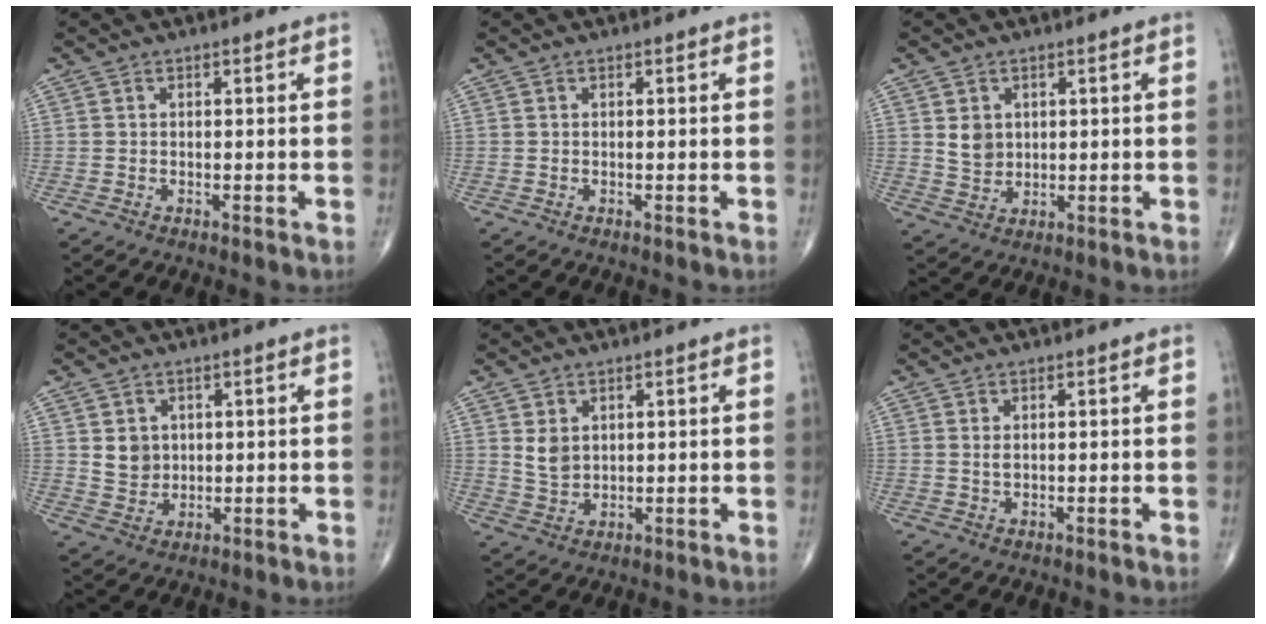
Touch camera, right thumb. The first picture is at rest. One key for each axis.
{"total": 0.0}
{"total": 4.4, "fx": 1.2, "fy": 3.6, "fz": 2.2, "tx": -0.024, "ty": -0.011, "tz": 0.029}
{"total": 4.6, "fx": 1.2, "fy": 3.9, "fz": 2.1, "tx": -0.019, "ty": -0.010, "tz": 0.029}
{"total": 3.9, "fx": 1.4, "fy": 2.8, "fz": 2.3, "tx": -0.034, "ty": -0.013, "tz": 0.036}
{"total": 1.1, "fx": 0.3, "fy": 0.7, "fz": 0.9, "tx": -0.015, "ty": -0.002, "tz": 0.008}